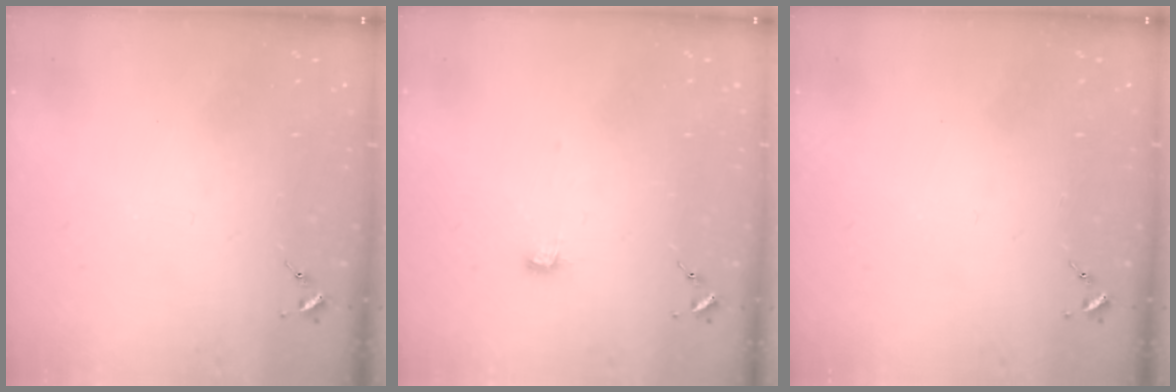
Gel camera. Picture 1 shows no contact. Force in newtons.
{"total": 4.1, "press": 4.0, "slide": 0.4}
{"total": 0.0}